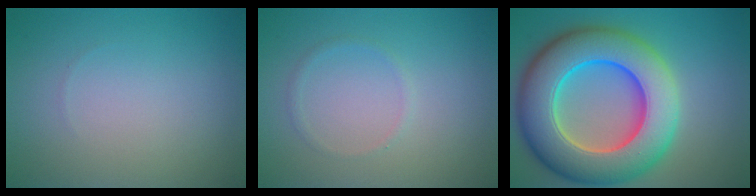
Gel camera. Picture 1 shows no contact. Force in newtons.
{"total": 0.7, "press": 0.7, "slide": 0.1}
{"total": 13.2, "press": 13.0, "slide": 2.1}